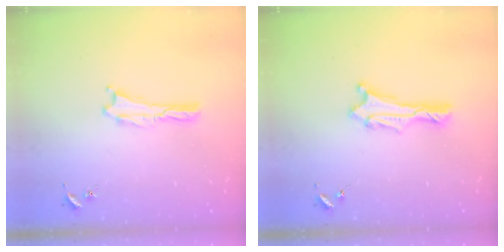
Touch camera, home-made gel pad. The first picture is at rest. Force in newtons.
{"total": 1.3, "press": 1.2, "slide": 0.1}